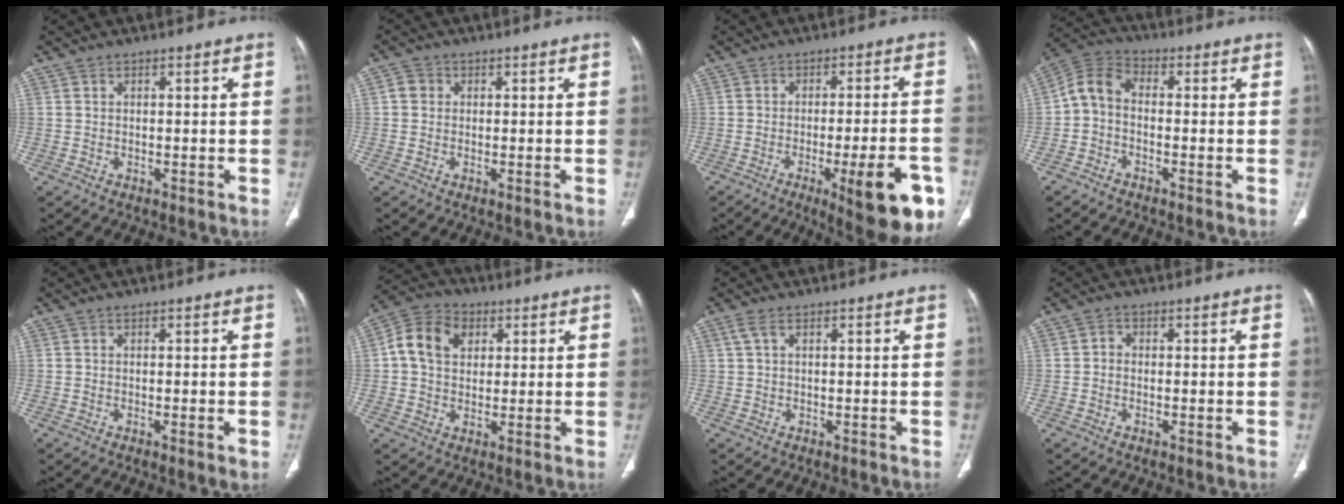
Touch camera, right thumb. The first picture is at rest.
{"total": 2.2, "force": [0.3, 2.1, 0.9], "torque": [-0.007, 0.005, 0.004]}
{"total": 15.4, "force": [-6.6, 3.7, 13.4], "torque": [-0.138, 0.020, -0.079]}
{"total": 6.1, "force": [-1.0, 4.0, 4.5], "torque": [-0.082, 0.026, -0.037]}
{"total": 1.5, "force": [-0.4, 0.2, 1.4], "torque": [-0.023, -0.005, -0.004]}
{"total": 9.9, "force": [2.5, 7.6, 5.8], "torque": [-0.089, 0.011, 0.038]}
{"total": 2.0, "force": [0.7, 0.8, 1.7], "torque": [-0.051, 0.015, 0.018]}
{"total": 1.3, "force": [-0.2, 1.2, 0.6], "torque": [0.000, 0.006, -0.008]}